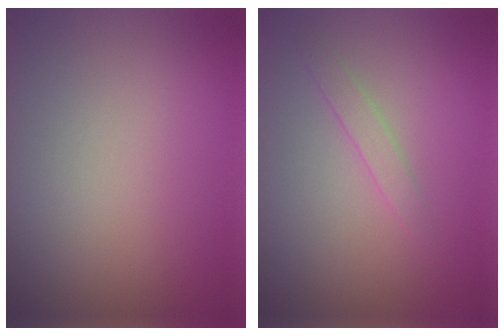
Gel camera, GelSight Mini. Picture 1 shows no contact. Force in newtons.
{"total": 1.3, "press": 1.3, "slide": 0.1}